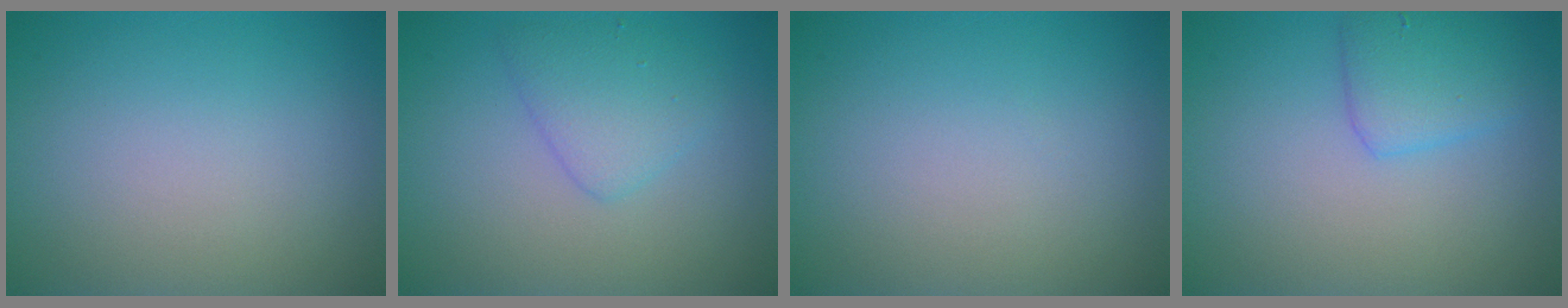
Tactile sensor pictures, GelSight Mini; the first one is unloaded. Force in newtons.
{"total": 2.6, "press": 2.6, "slide": 0.2}
{"total": 0.0}
{"total": 2.8, "press": 2.8, "slide": 0.1}